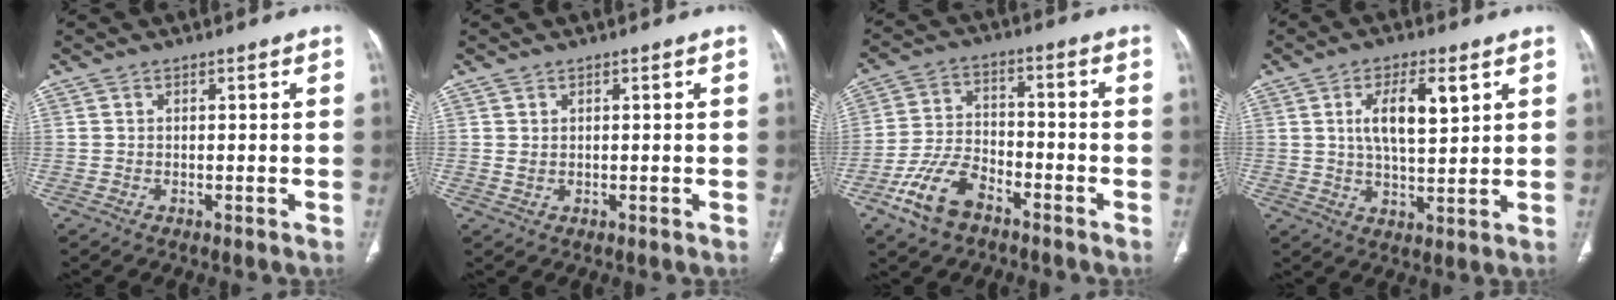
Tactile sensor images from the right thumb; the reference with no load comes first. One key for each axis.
{"total": 0.9, "fx": 0.3, "fy": 0.6, "fz": 0.5, "tx": -0.008, "ty": 0.000, "tz": 0.009}
{"total": 10.7, "fx": -6.3, "fy": 5.8, "fz": 6.3, "tx": -0.126, "ty": 0.032, "tz": -0.122}
{"total": 9.1, "fx": 3.1, "fy": 3.5, "fz": 7.8, "tx": -0.123, "ty": -0.012, "tz": 0.055}